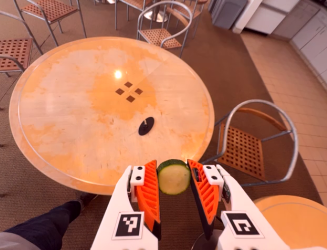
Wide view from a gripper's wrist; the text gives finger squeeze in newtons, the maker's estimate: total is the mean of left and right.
{"total": 10.1, "left": 10.2, "right": 10.0}